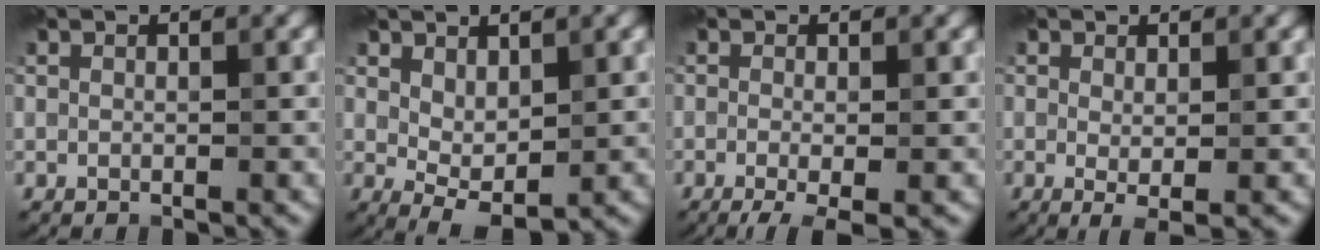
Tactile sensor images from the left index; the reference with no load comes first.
{"total": 2.7, "force": [1.1, 1.3, 2.0], "torque": [-0.039, -0.007, 0.026]}
{"total": 3.4, "force": [-1.4, 0.9, 3.0], "torque": [-0.048, -0.007, -0.023]}
{"total": 1.7, "force": [0.1, 0.3, 1.7], "torque": [-0.029, -0.010, 0.003]}